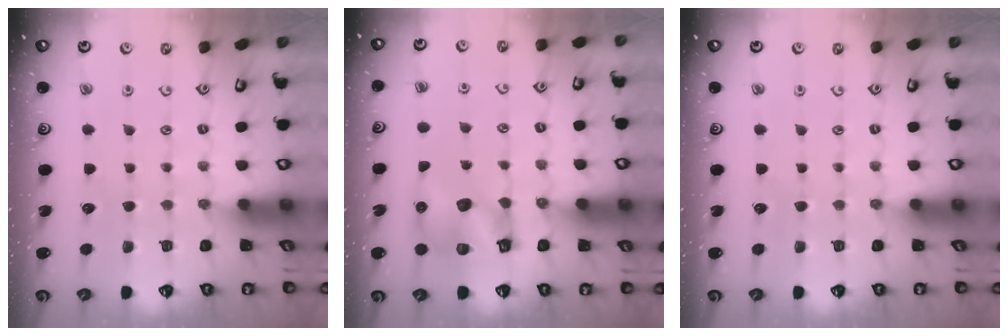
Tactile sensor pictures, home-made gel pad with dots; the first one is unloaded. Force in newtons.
{"total": 8.9, "press": 8.8, "slide": 1.4}
{"total": 0.0}